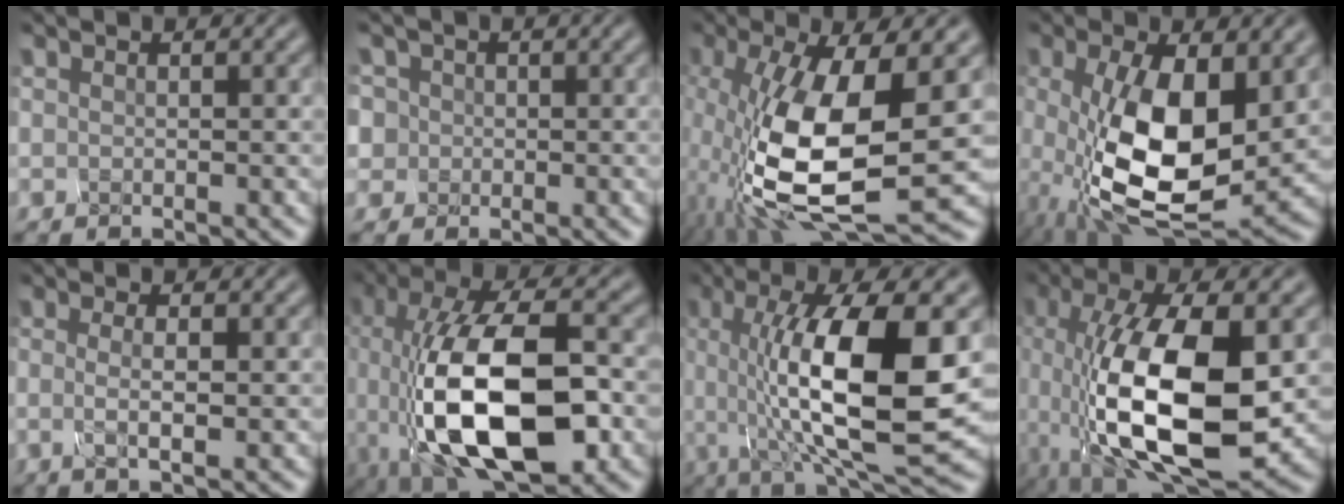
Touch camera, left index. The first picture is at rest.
{"total": 1.7, "force": [0.3, 1.6, -0.6], "torque": [0.006, 0.010, 0.002]}
{"total": 12.1, "force": [-1.1, 5.3, 10.9], "torque": [-0.235, -0.030, -0.004]}
{"total": 10.3, "force": [-0.8, 5.1, 9.0], "torque": [-0.189, -0.028, 0.008]}
{"total": 1.8, "force": [-0.2, 0.4, 1.7], "torque": [-0.040, -0.007, 0.005]}
{"total": 13.0, "force": [-2.8, 6.1, 11.2], "torque": [-0.219, -0.007, -0.045]}
{"total": 12.1, "force": [0.3, 3.7, 11.5], "torque": [-0.192, -0.008, 0.017]}
{"total": 12.4, "force": [-1.6, 5.4, 11.0], "torque": [-0.227, -0.015, -0.021]}